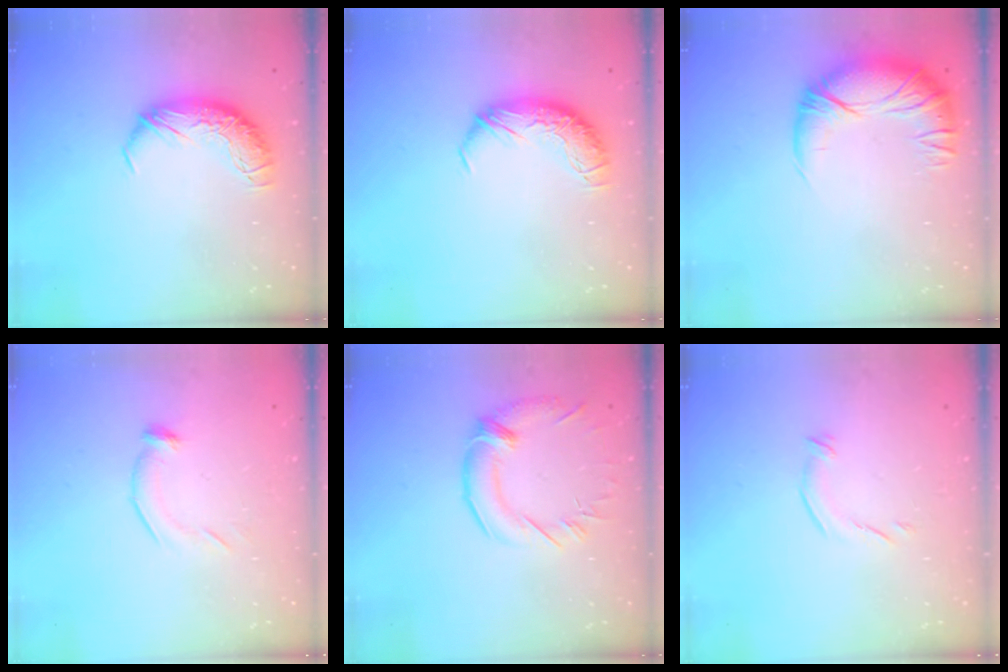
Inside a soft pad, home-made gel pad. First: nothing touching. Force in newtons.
{"total": 0.0}
{"total": 3.0, "press": 0.5, "slide": 3.0}
{"total": 4.3, "press": 4.2, "slide": 1.0}
{"total": 2.4, "press": 1.4, "slide": 1.9}
{"total": 5.5, "press": 5.4, "slide": 0.9}